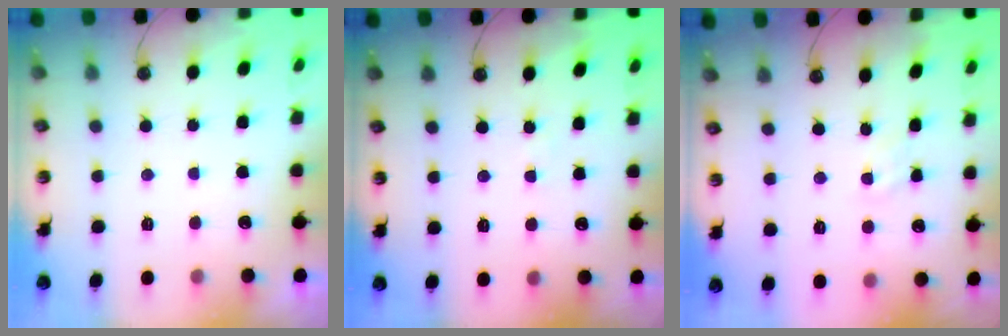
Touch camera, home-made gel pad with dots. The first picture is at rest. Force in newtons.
{"total": 0.9, "press": 0.9, "slide": 0.1}
{"total": 1.3, "press": 1.3, "slide": 0.3}